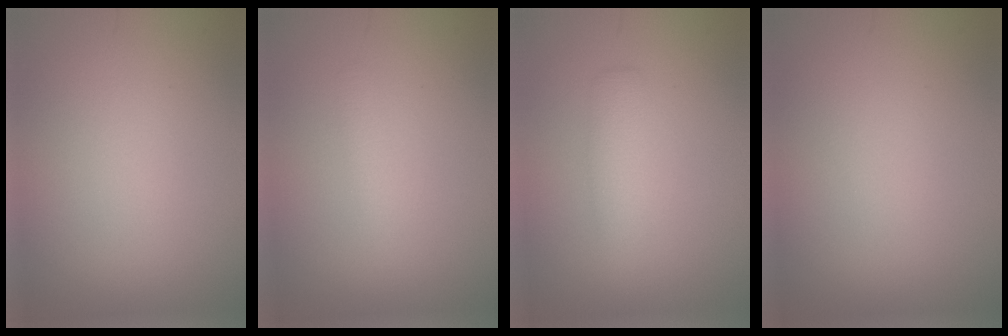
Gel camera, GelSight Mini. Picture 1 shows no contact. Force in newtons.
{"total": 1.1, "press": 1.1, "slide": 0.0}
{"total": 2.5, "press": 2.5, "slide": 0.0}
{"total": 0.0}